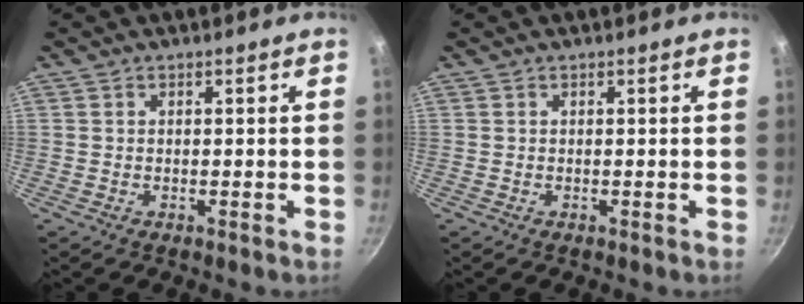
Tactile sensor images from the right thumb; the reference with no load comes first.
{"total": 0.0}